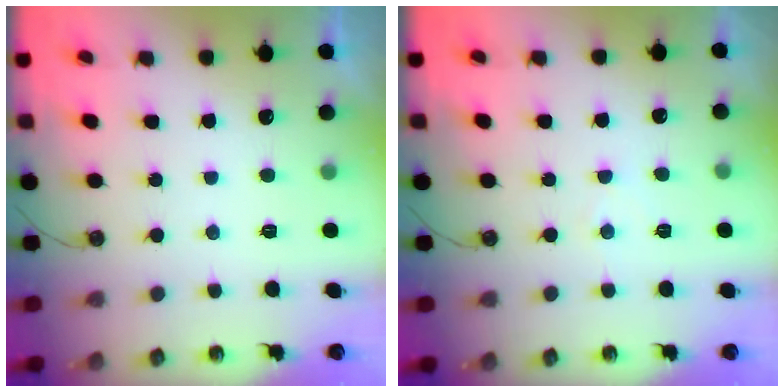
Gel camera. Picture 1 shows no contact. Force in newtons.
{"total": 3.8, "press": 3.8, "slide": 0.5}